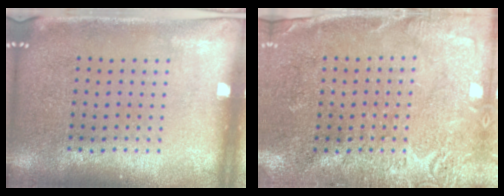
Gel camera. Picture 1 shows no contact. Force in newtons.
{"total": 2.7, "press": 2.7, "slide": 0.7}